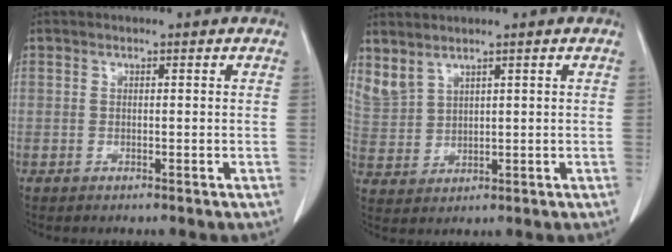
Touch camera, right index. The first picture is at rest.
{"total": 6.3, "force": [5.1, 2.7, 2.5], "torque": [-0.071, 0.007, 0.130]}